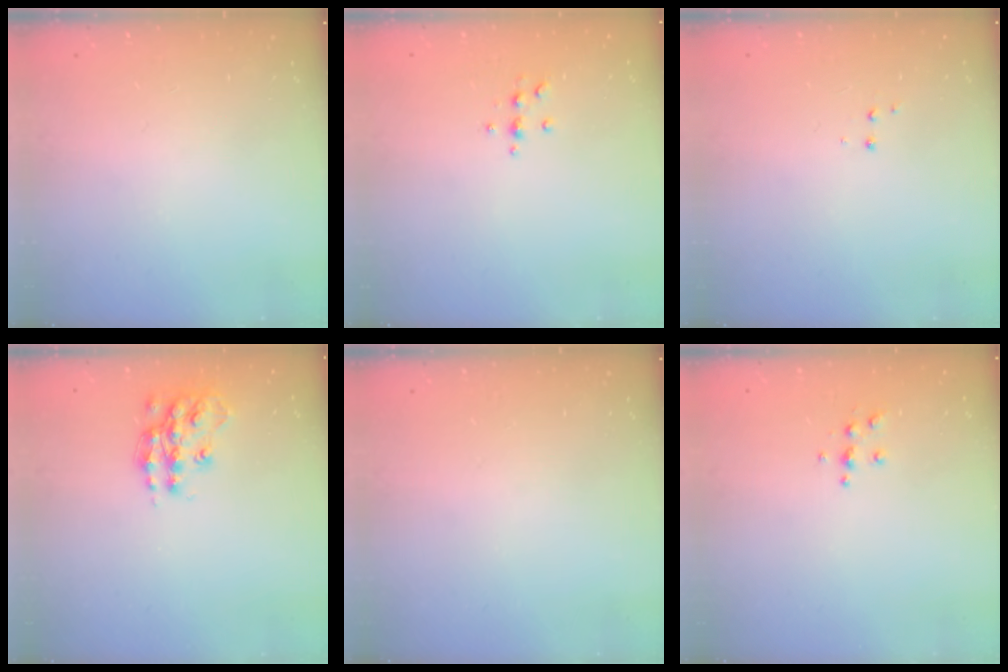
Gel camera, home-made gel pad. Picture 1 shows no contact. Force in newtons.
{"total": 5.4, "press": 5.1, "slide": 1.7}
{"total": 3.4, "press": 3.3, "slide": 0.6}
{"total": 13.4, "press": 13.4, "slide": 0.9}
{"total": 0.0}
{"total": 5.4, "press": 5.4, "slide": 0.5}